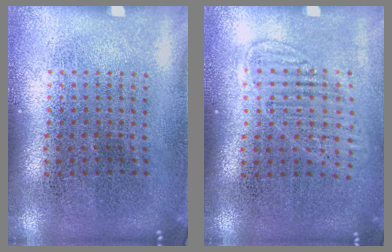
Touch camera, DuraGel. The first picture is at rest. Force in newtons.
{"total": 1.2, "press": 1.1, "slide": 0.5}